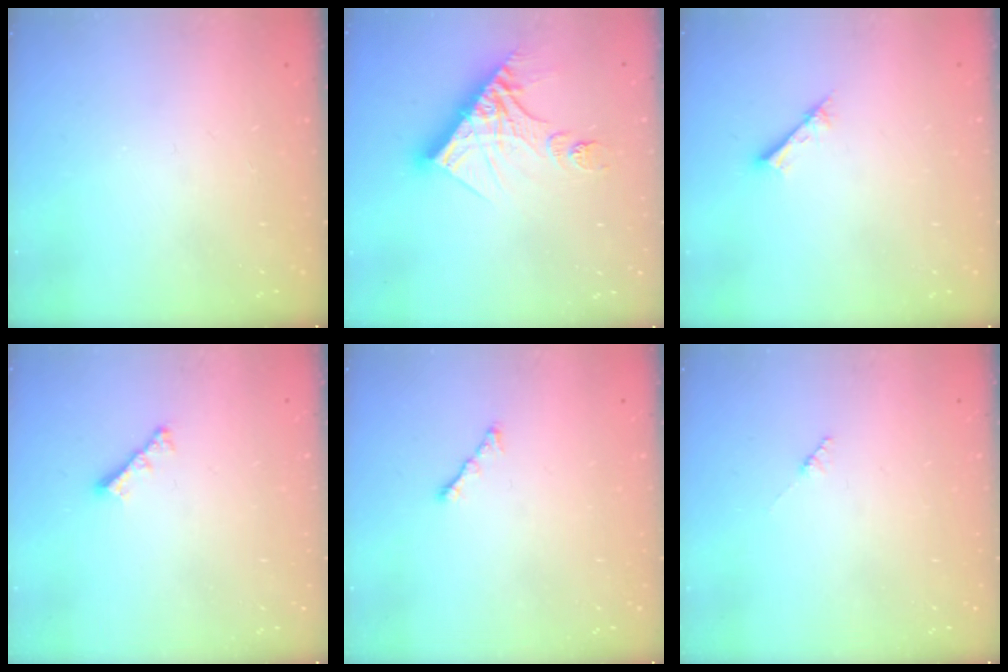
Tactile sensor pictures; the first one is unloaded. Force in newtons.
{"total": 13.4, "press": 13.4, "slide": 1.1}
{"total": 1.7, "press": 1.7, "slide": 0.2}
{"total": 2.8, "press": 2.7, "slide": 0.6}
{"total": 1.8, "press": 1.7, "slide": 0.6}
{"total": 1.9, "press": 1.9, "slide": 0.2}